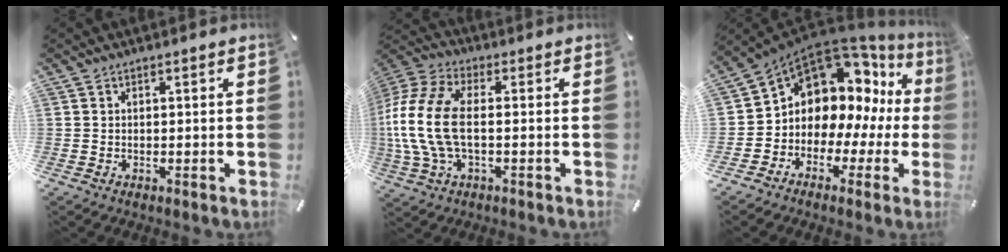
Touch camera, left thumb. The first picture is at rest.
{"total": 14.9, "force": [-1.1, 8.0, 12.6], "torque": [-0.281, -0.005, -0.022]}
{"total": 10.2, "force": [5.2, 8.1, 3.4], "torque": [-0.064, -0.070, 0.098]}